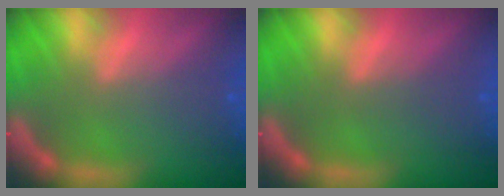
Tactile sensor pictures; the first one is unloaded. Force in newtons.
{"total": 0.0}